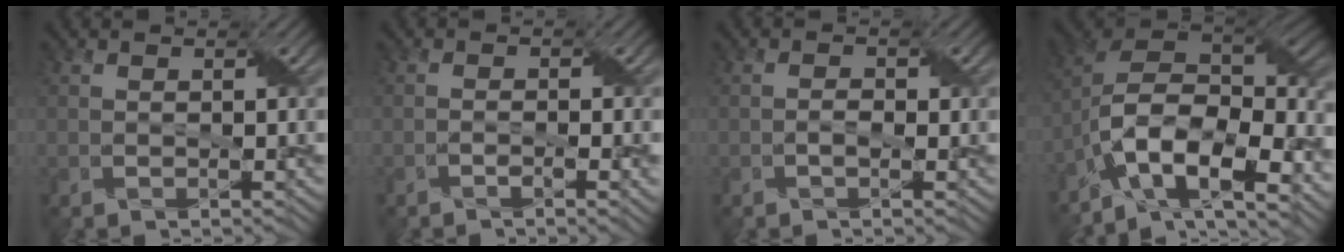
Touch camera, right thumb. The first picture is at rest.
{"total": 2.0, "force": [-1.0, 0.6, 1.6], "torque": [-0.031, 0.000, -0.018]}
{"total": 1.3, "force": [-0.4, 0.7, 1.0], "torque": [-0.020, 0.002, -0.007]}
{"total": 15.6, "force": [-7.7, 7.2, 11.5], "torque": [-0.256, -0.016, -0.137]}